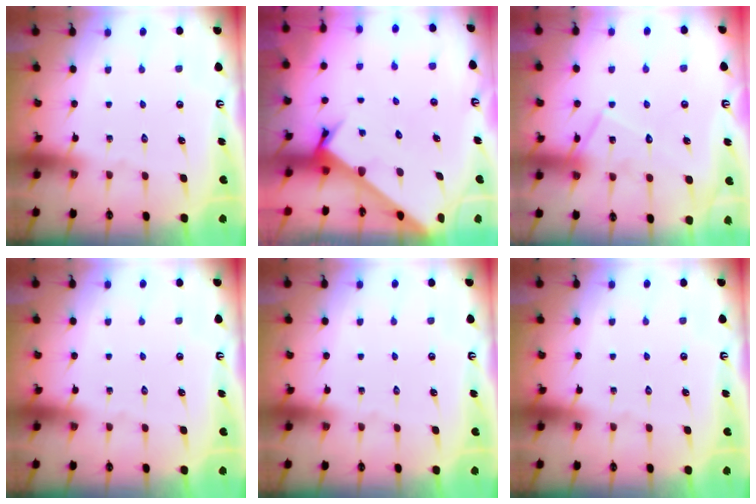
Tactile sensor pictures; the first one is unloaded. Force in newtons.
{"total": 3.4, "press": 3.4, "slide": 0.2}
{"total": 13.6, "press": 13.6, "slide": 1.1}
{"total": 0.0}
{"total": 0.0}
{"total": 0.0}